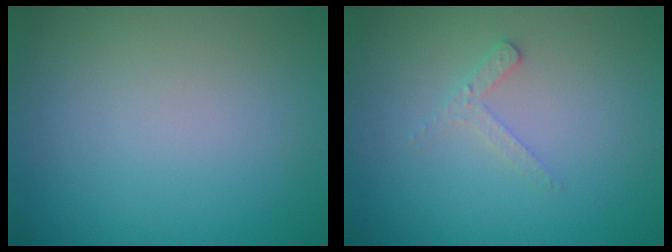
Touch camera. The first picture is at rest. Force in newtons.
{"total": 1.6, "press": 1.5, "slide": 0.4}